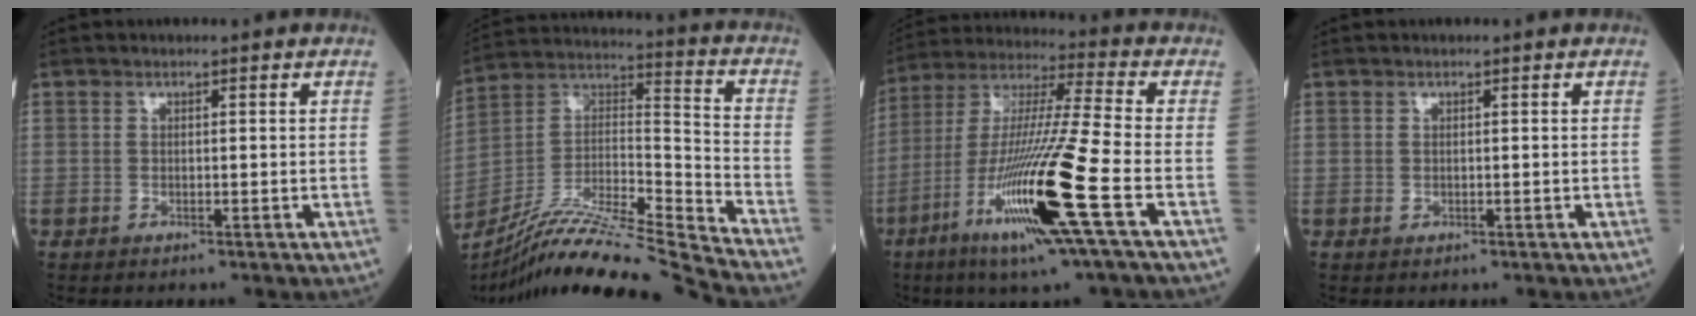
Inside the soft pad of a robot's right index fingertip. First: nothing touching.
{"total": 22.7, "force": [-20.6, -2.1, 9.3], "torque": [-0.190, -0.011, -0.361]}
{"total": 19.0, "force": [-7.3, -0.5, 17.6], "torque": [-0.368, -0.030, -0.141]}
{"total": 0.0}